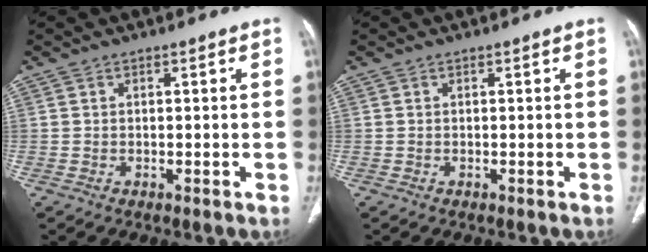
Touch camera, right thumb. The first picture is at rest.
{"total": 0.0}